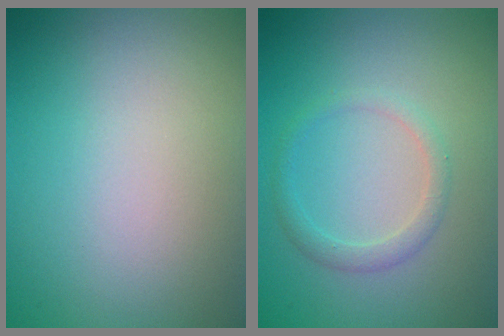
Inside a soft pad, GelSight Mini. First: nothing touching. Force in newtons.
{"total": 1.7, "press": 1.7, "slide": 0.0}